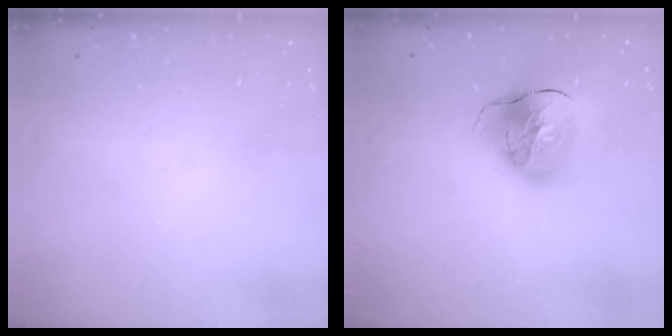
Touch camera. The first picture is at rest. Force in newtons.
{"total": 14.1, "press": 14.0, "slide": 2.0}